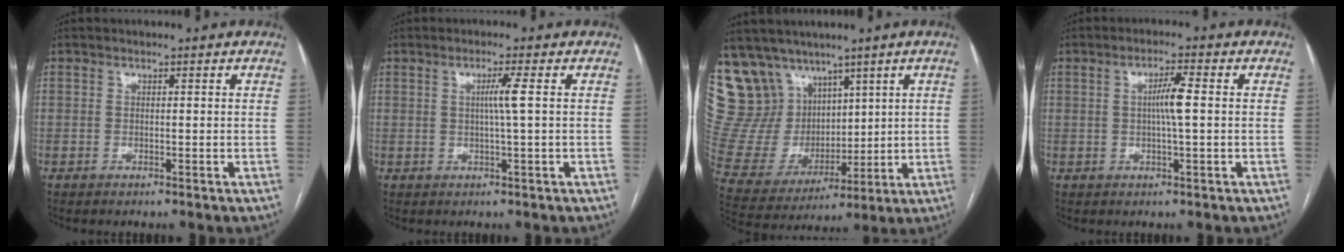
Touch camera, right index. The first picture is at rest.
{"total": 2.8, "force": [0.4, -0.8, 2.7], "torque": [-0.049, -0.002, 0.006]}
{"total": 18.0, "force": [11.4, 12.6, 5.8], "torque": [-0.143, 0.054, 0.242]}
{"total": 3.9, "force": [0.2, 0.1, 3.9], "torque": [-0.072, 0.002, 0.003]}